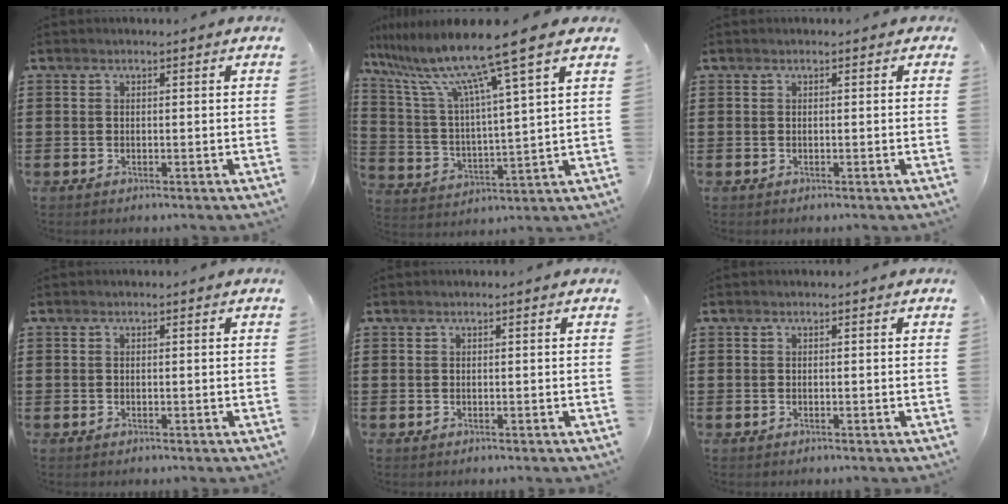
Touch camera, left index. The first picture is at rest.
{"total": 12.1, "force": [9.2, -0.2, 7.8], "torque": [-0.187, -0.050, 0.147]}
{"total": 0.0}
{"total": 0.0}
{"total": 0.0}
{"total": 0.0}